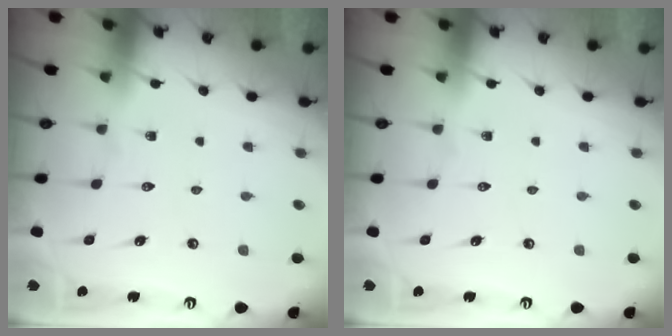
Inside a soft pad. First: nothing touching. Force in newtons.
{"total": 0.0}